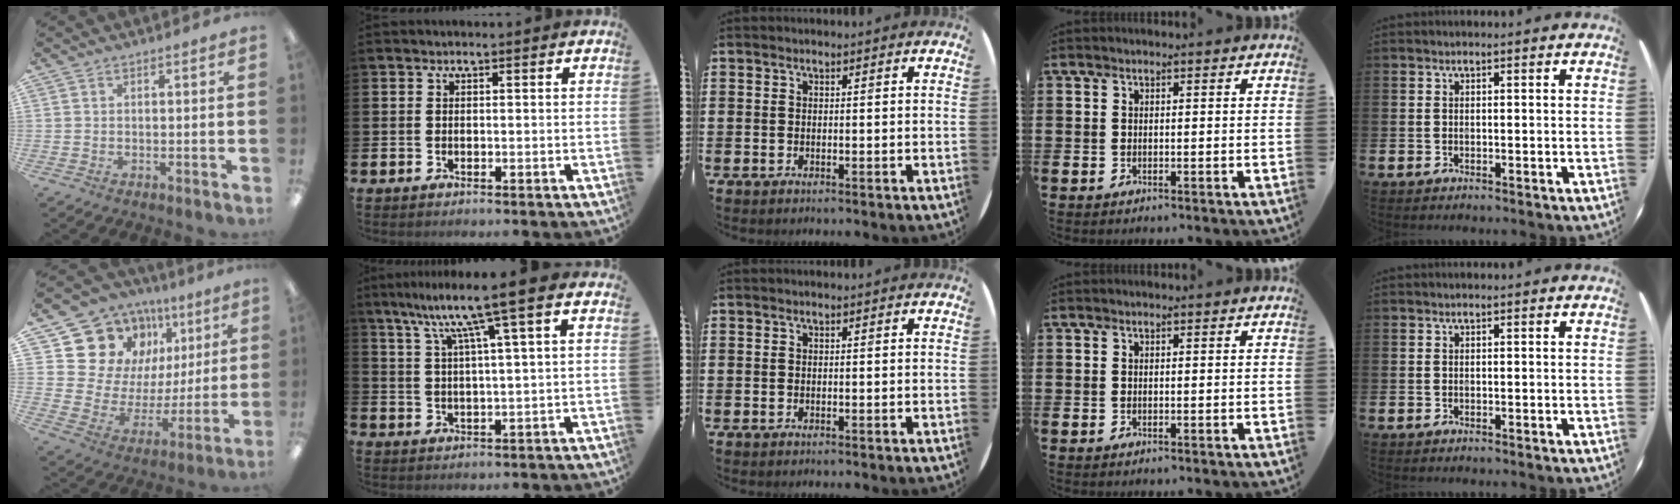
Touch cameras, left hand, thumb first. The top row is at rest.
{"thumb": {"total": 18.5, "force": [10.2, 14.4, 5.5], "torque": [-0.104, -0.064, 0.213]}, "index": {"total": 9.0, "force": [5.6, -0.1, 7.0], "torque": [-0.148, -0.016, 0.089]}}